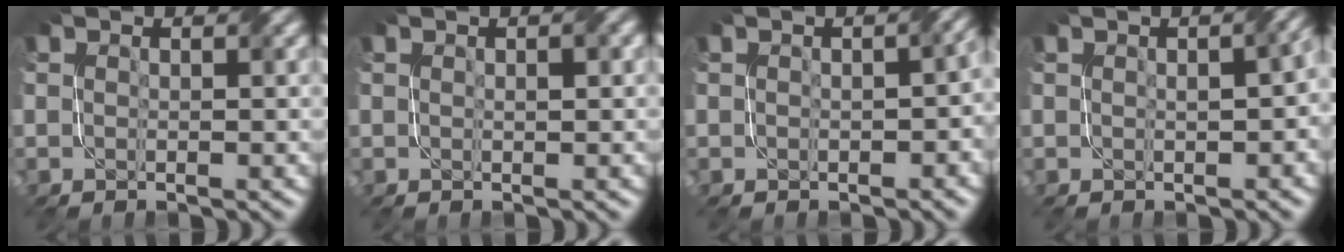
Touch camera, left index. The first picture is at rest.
{"total": 0.7, "force": [0.2, 0.1, 0.7], "torque": [-0.011, 0.004, 0.004]}
{"total": 3.5, "force": [0.0, 1.9, 2.9], "torque": [-0.018, 0.000, 0.008]}
{"total": 3.3, "force": [0.2, 1.3, 3.1], "torque": [-0.031, 0.006, 0.013]}